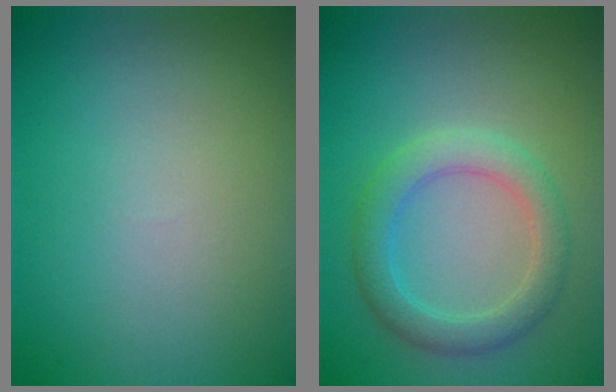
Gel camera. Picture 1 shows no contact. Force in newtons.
{"total": 3.7, "press": 3.7, "slide": 0.5}